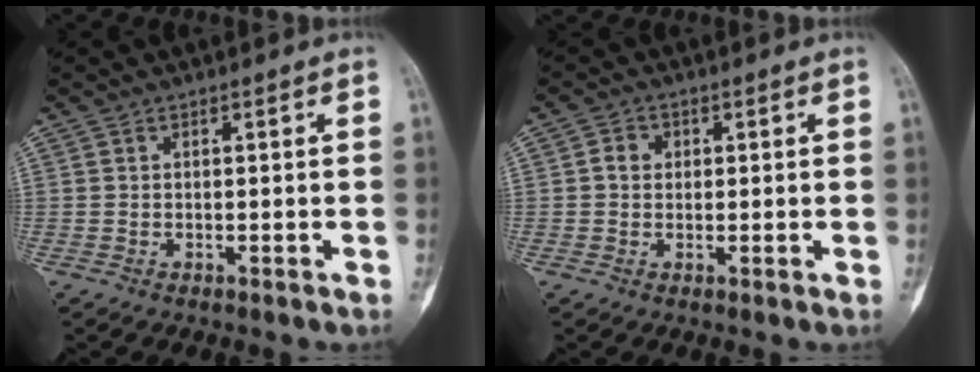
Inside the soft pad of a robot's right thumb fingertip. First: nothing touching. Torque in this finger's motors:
{"motor_torque": [-0.26, 0.33, 0.53, 0.19, -0.01]}